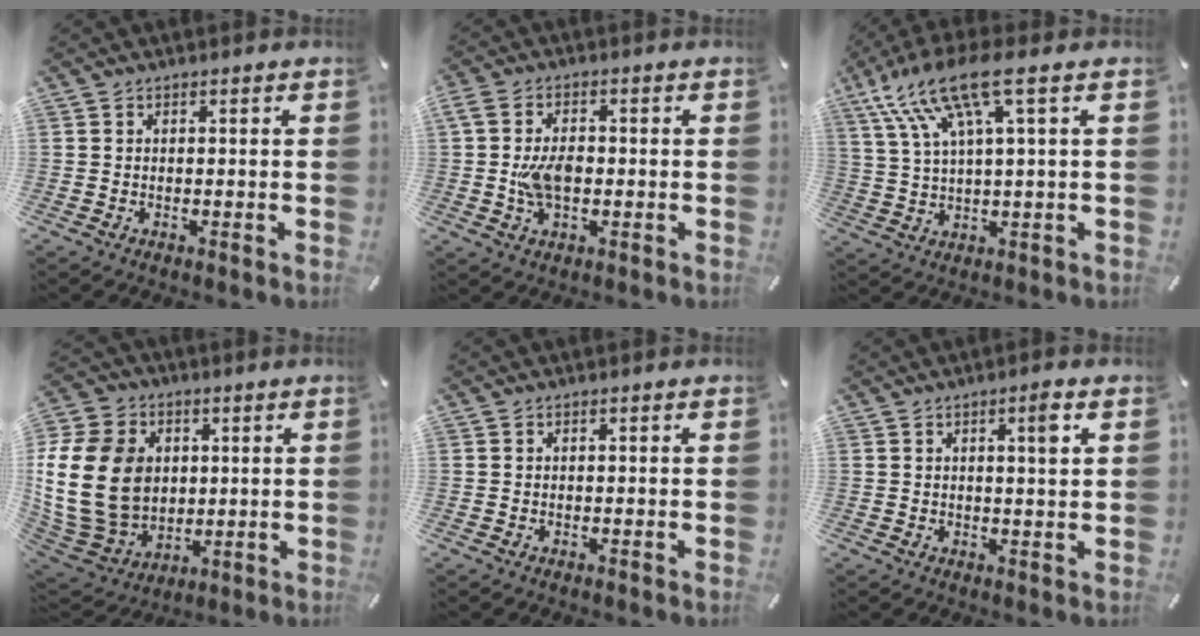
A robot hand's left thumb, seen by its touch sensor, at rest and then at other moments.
{"total": 7.6, "force": [-0.6, 4.8, 5.8], "torque": [-0.114, 0.001, -0.012]}
{"total": 14.6, "force": [7.0, 3.7, 12.2], "torque": [-0.261, -0.020, 0.121]}
{"total": 22.7, "force": [1.5, 18.0, 13.7], "torque": [-0.298, -0.001, 0.033]}
{"total": 0.0}
{"total": 3.9, "force": [1.5, 0.3, 3.6], "torque": [-0.056, -0.006, 0.019]}